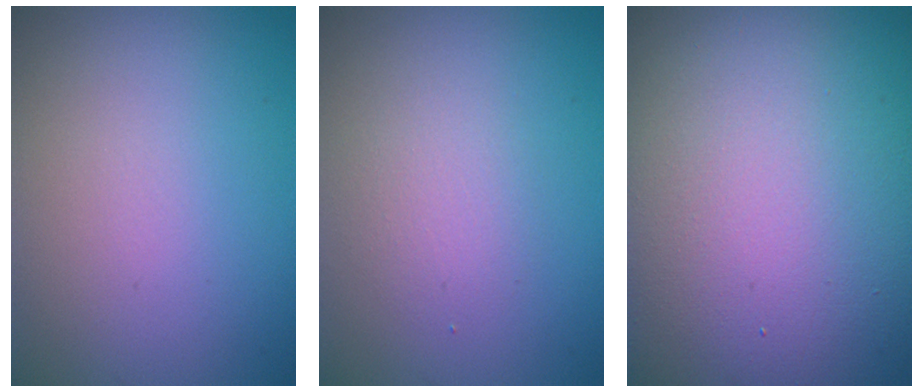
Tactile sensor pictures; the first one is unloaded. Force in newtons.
{"total": 1.8, "press": 1.8, "slide": 0.0}
{"total": 23.3, "press": 23.3, "slide": 1.2}